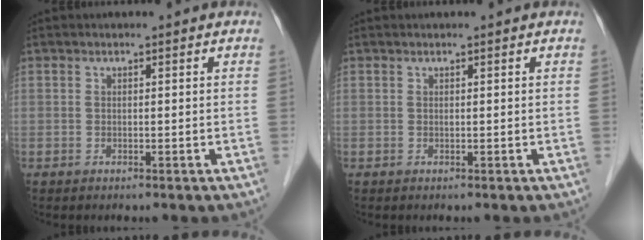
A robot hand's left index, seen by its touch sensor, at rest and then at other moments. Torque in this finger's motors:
{"motor_torque": [0.32, -0.06, -0.03, -0.01]}